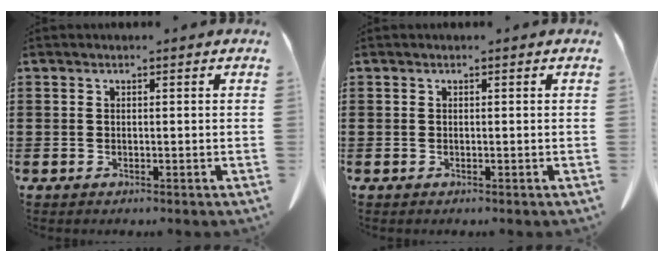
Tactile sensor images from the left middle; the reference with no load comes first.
{"total": 0.0}